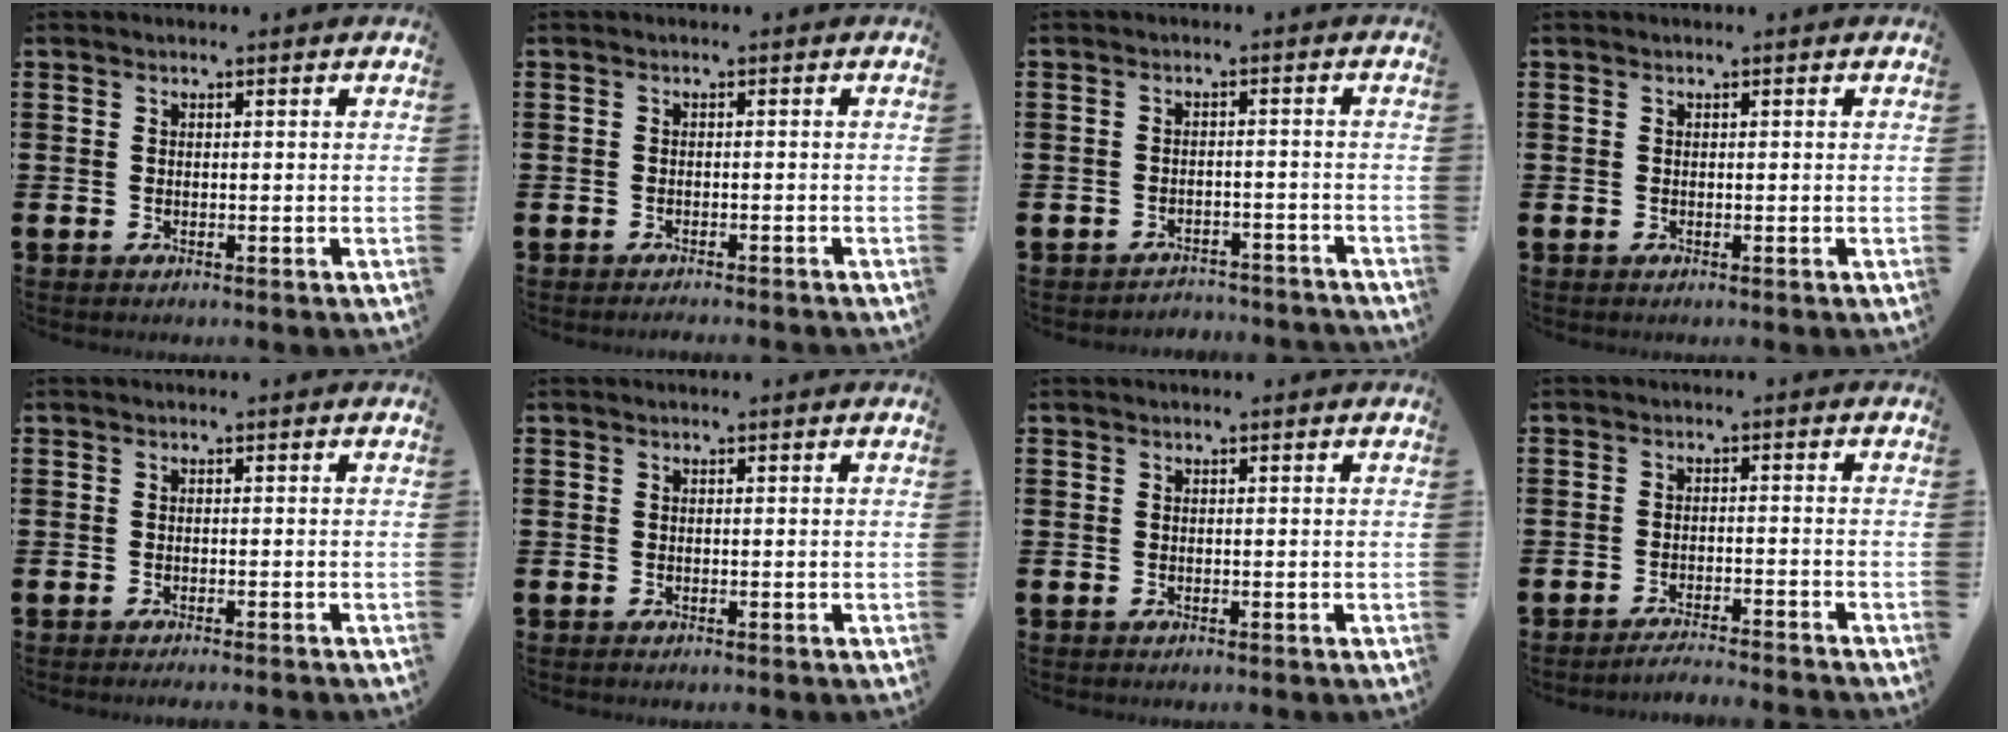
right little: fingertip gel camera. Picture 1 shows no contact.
{"total": 0.8, "force": [-0.7, -0.1, 0.1], "torque": [-0.002, -0.001, -0.015]}
{"total": 2.2, "force": [-2.2, 0.1, -0.3], "torque": [-0.003, 0.005, -0.048]}
{"total": 0.0}
{"total": 0.6, "force": [-0.5, -0.2, 0.1], "torque": [-0.001, -0.002, -0.011]}
{"total": 0.0}
{"total": 0.0}
{"total": 2.2, "force": [-2.1, -0.3, 0.5], "torque": [-0.008, 0.004, -0.042]}